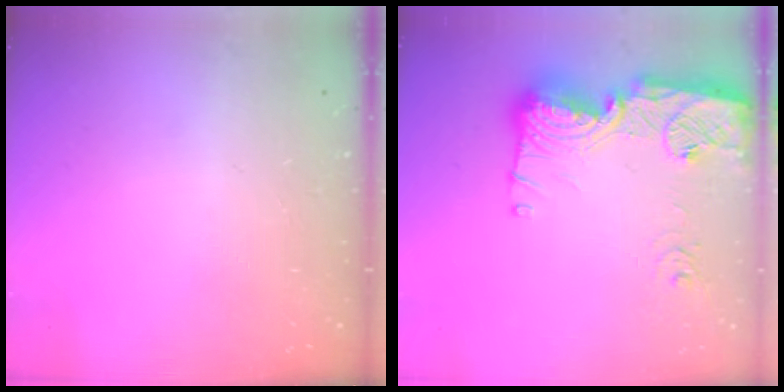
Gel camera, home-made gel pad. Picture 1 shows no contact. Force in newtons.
{"total": 18.9, "press": 18.8, "slide": 1.7}